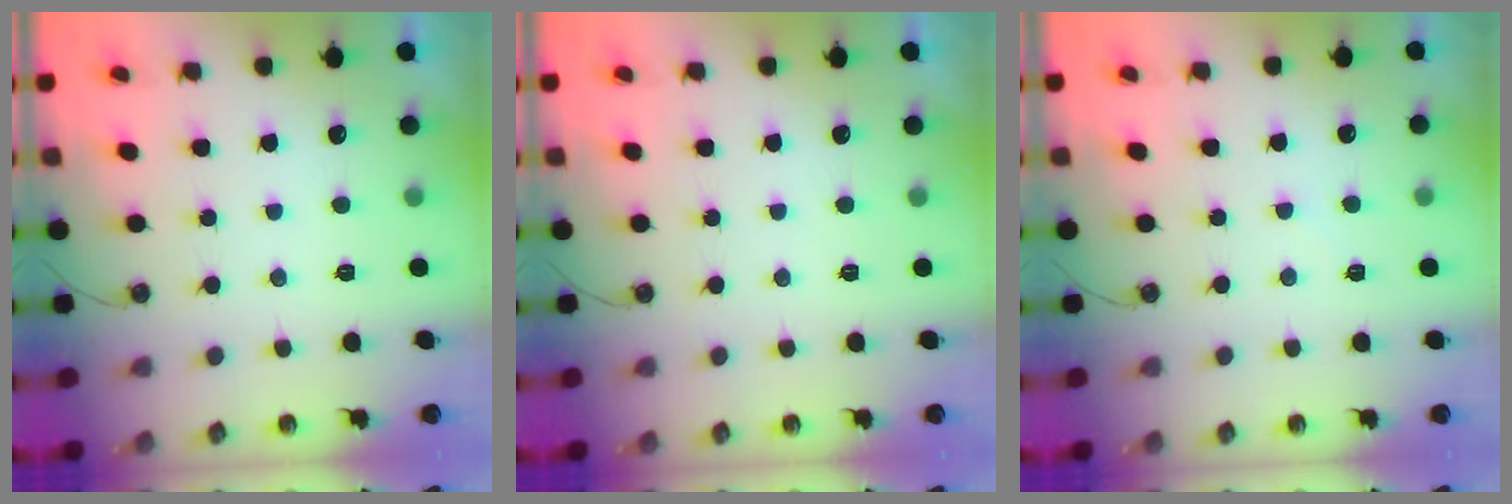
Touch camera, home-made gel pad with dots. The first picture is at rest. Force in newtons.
{"total": 0.0}
{"total": 2.2, "press": 2.2, "slide": 0.3}